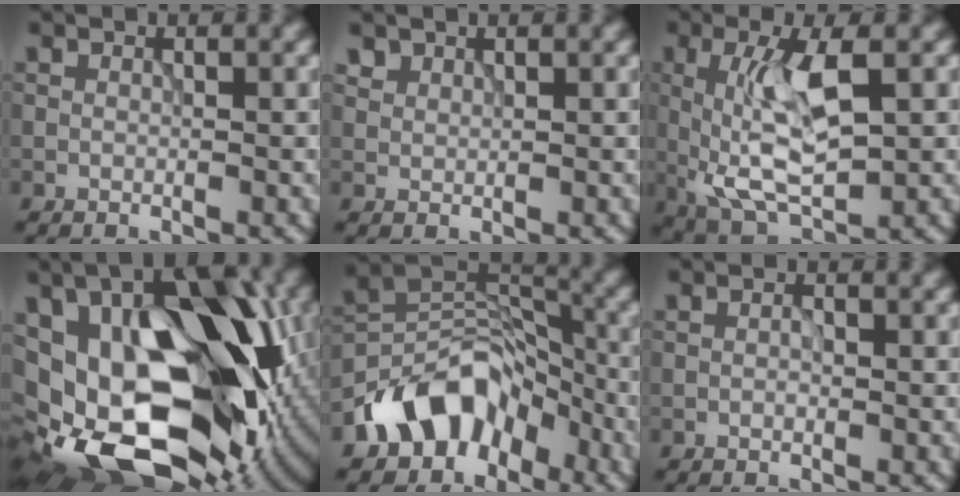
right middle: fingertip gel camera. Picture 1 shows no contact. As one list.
[{"total": 1.2, "force": [0.9, 0.7, 0.2], "torque": [-0.009, 0.000, 0.023]}, {"total": 7.6, "force": [0.2, 2.8, 7.0], "torque": [-0.140, -0.005, 0.004]}, {"total": 20.5, "force": [-2.0, 12.9, 15.8], "torque": [-0.262, -0.020, -0.005]}, {"total": 8.6, "force": [-5.4, 5.5, 3.8], "torque": [-0.042, 0.006, -0.109]}, {"total": 0.8, "force": [-0.3, 0.4, 0.6], "torque": [-0.011, 0.002, -0.007]}]